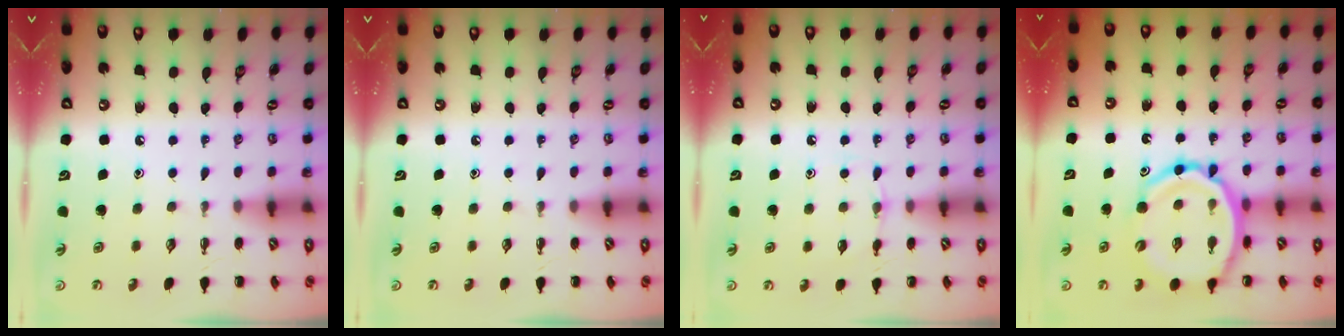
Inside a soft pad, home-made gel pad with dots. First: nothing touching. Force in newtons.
{"total": 0.0}
{"total": 5.3, "press": 5.0, "slide": 1.8}
{"total": 16.2, "press": 15.9, "slide": 3.5}